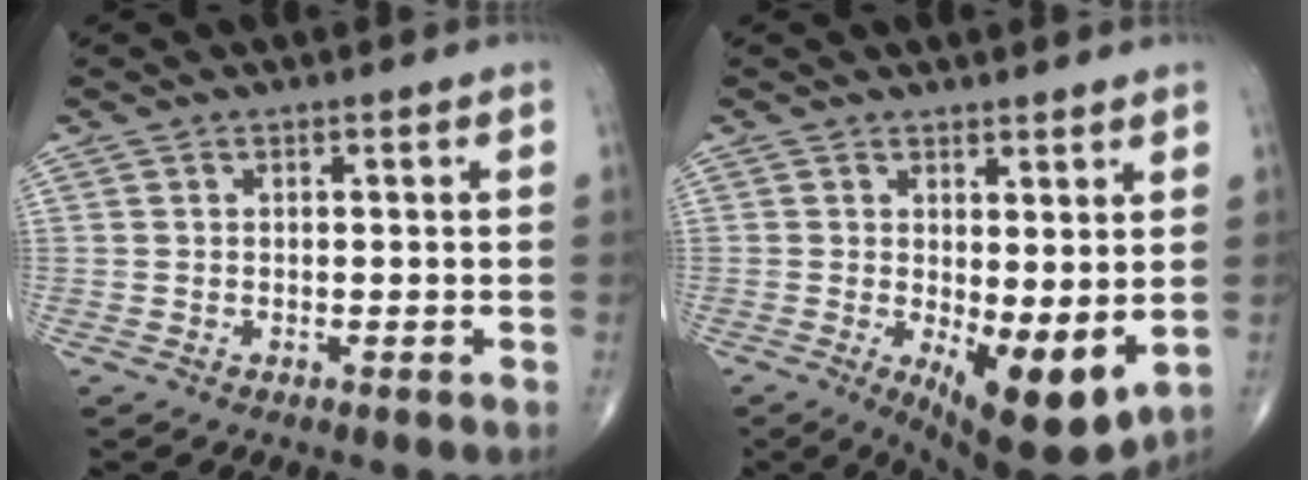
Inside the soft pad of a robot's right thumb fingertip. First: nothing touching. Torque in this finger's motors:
{"motor_torque": [0.57, 2.15, 0.08, -0.13, 0.31]}